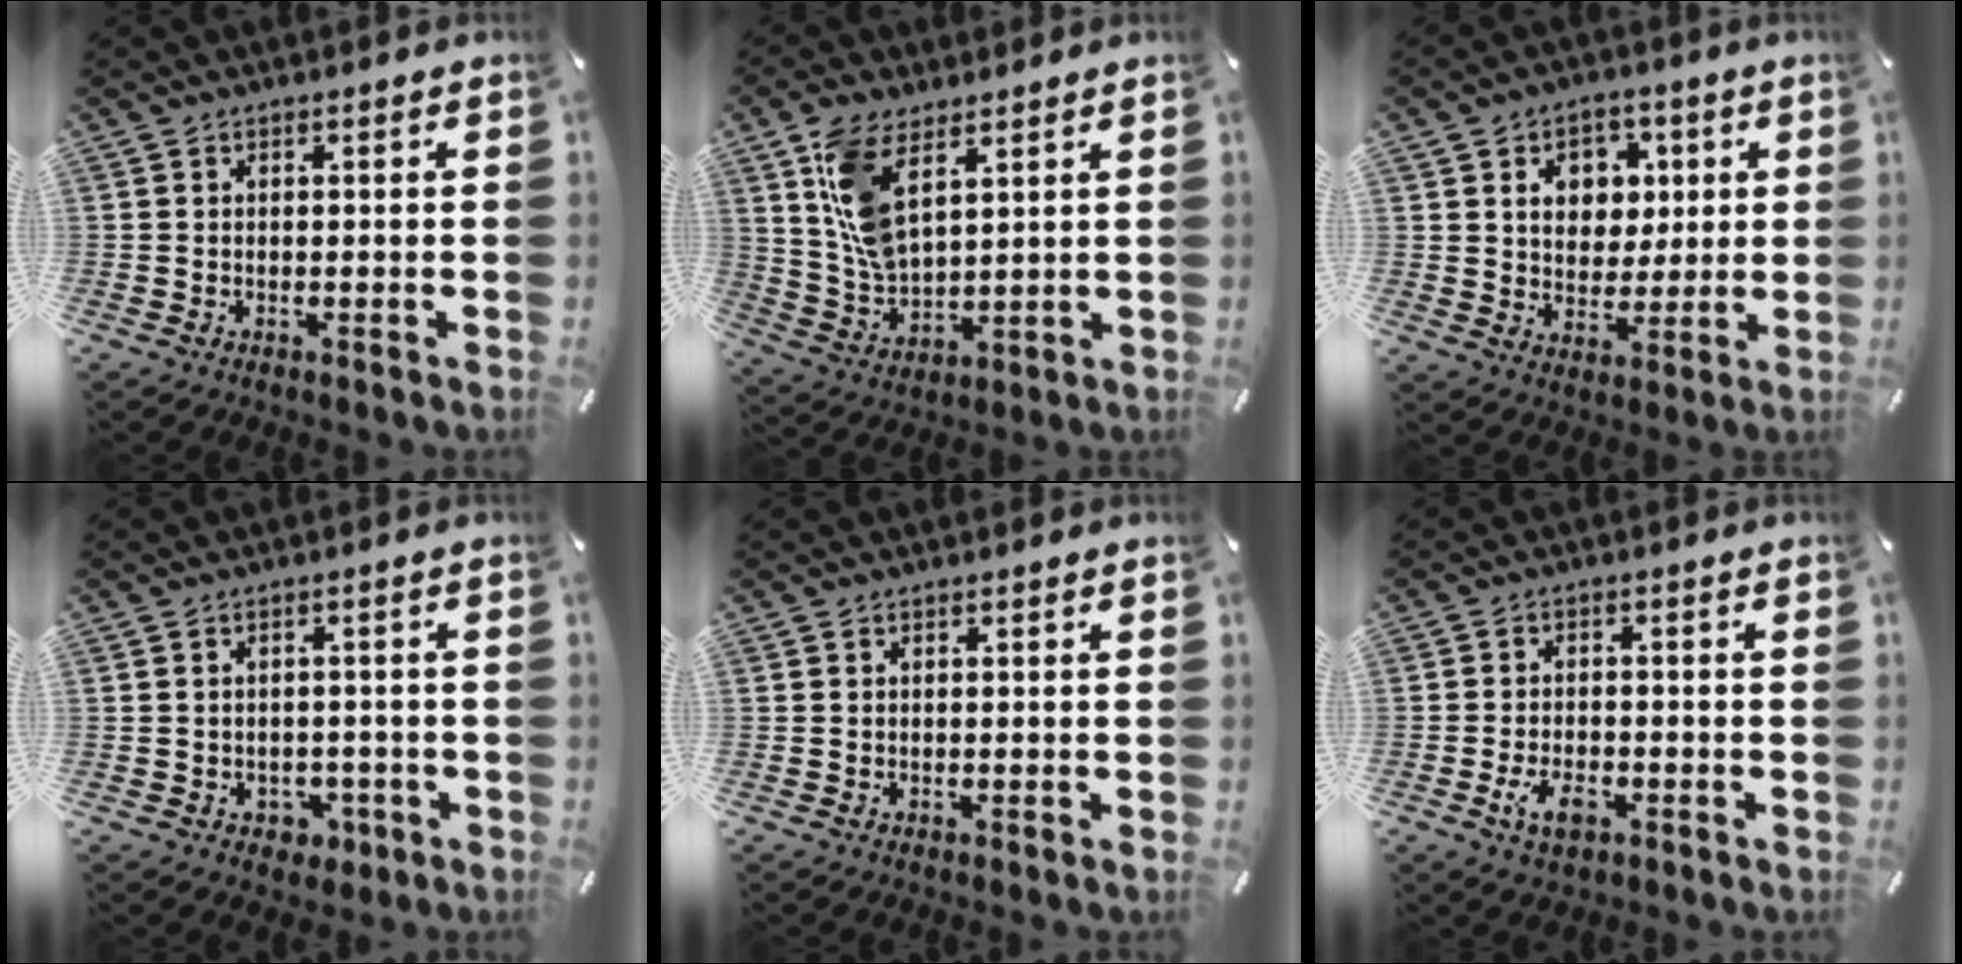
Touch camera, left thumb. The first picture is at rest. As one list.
[{"total": 10.9, "force": [6.0, 5.4, 7.4], "torque": [-0.176, -0.021, 0.111]}, {"total": 8.5, "force": [2.6, 7.4, 3.2], "torque": [-0.051, -0.002, 0.045]}, {"total": 3.6, "force": [-1.1, 3.1, 1.6], "torque": [-0.017, 0.004, -0.019]}, {"total": 0.0}, {"total": 5.3, "force": [-2.6, 3.0, 3.6], "torque": [-0.082, 0.005, -0.050]}]